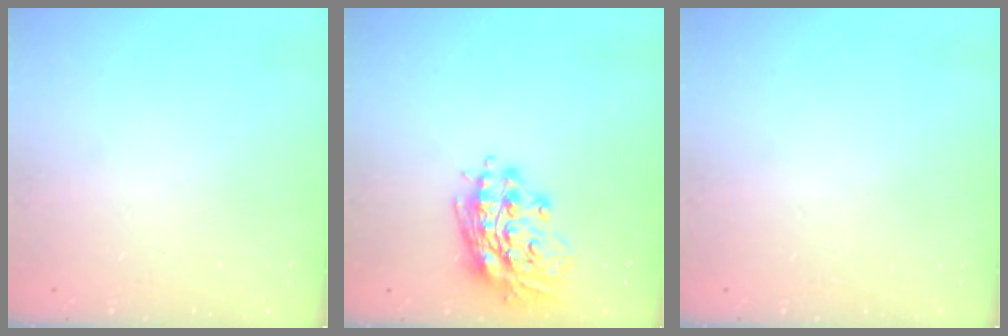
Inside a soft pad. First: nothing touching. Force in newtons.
{"total": 16.1, "press": 15.9, "slide": 2.1}
{"total": 0.0}